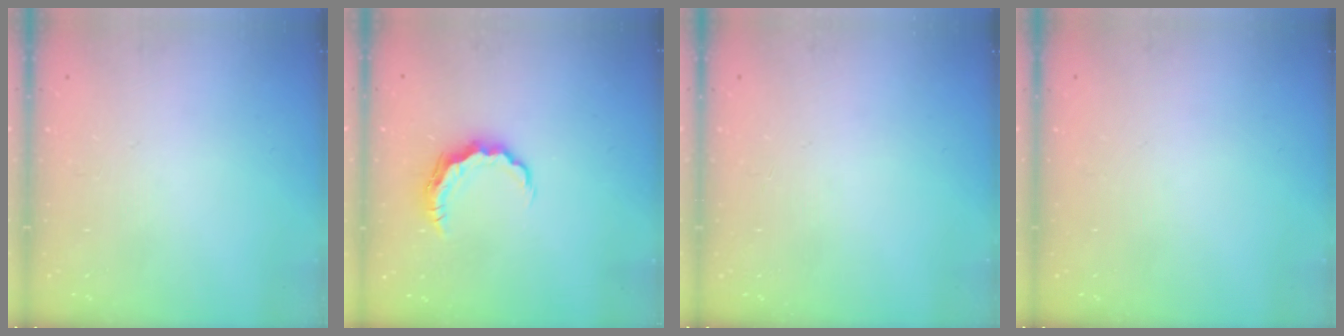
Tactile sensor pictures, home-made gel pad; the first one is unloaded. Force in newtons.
{"total": 7.2, "press": 7.2, "slide": 0.2}
{"total": 0.0}
{"total": 0.0}